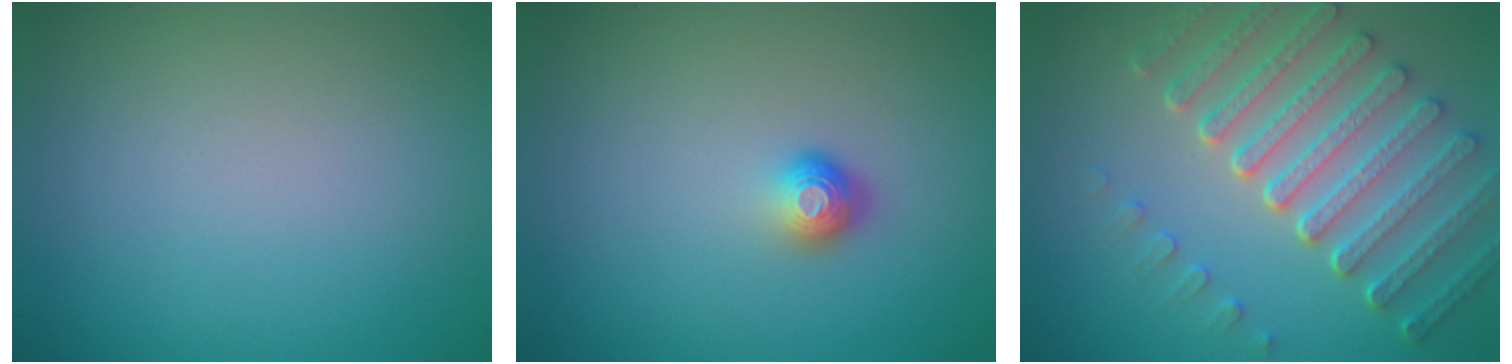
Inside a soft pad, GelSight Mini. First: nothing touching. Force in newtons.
{"total": 1.9, "press": 1.3, "slide": 1.4}
{"total": 7.3, "press": 5.5, "slide": 4.8}